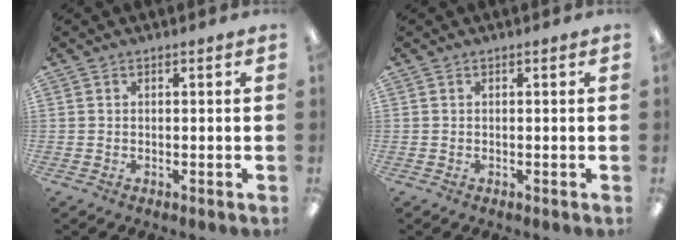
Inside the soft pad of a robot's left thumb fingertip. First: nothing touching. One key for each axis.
{"total": 0.0}